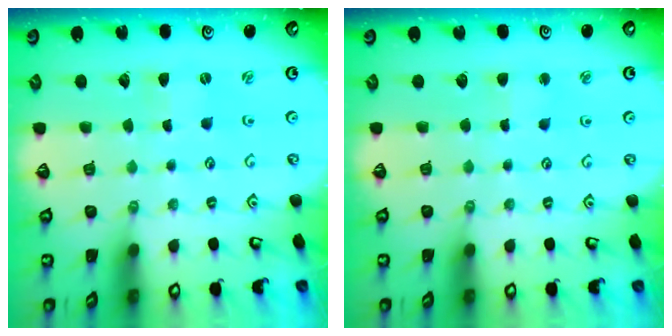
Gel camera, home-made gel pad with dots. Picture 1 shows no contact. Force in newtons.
{"total": 2.4, "press": 2.4, "slide": 0.3}